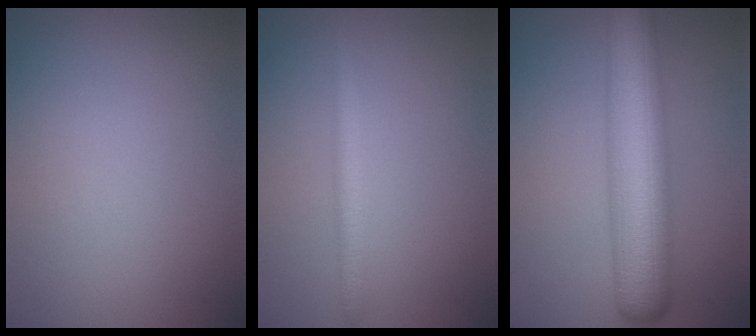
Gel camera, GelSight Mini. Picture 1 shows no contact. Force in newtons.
{"total": 2.2, "press": 2.2, "slide": 0.1}
{"total": 9.8, "press": 9.8, "slide": 0.2}